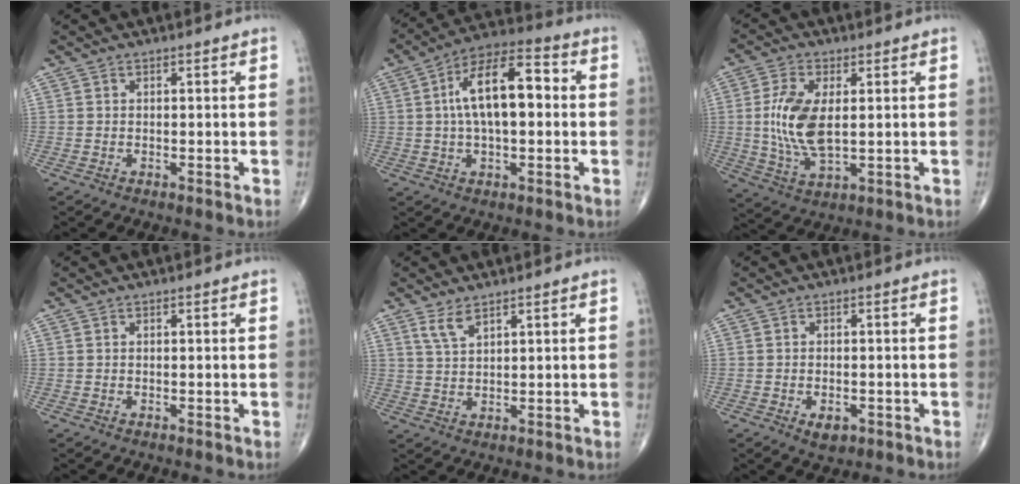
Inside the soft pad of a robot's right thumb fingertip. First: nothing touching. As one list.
[{"total": 14.8, "force": [1.5, 6.9, 13.0], "torque": [-0.216, 0.032, 0.016]}, {"total": 11.2, "force": [0.9, 5.4, 9.8], "torque": [-0.203, -0.010, 0.023]}, {"total": 0.0}, {"total": 3.3, "force": [2.4, 1.1, 2.1], "torque": [-0.041, -0.012, 0.053]}, {"total": 3.2, "force": [-1.4, 1.9, 2.2], "torque": [-0.025, 0.001, -0.015]}]